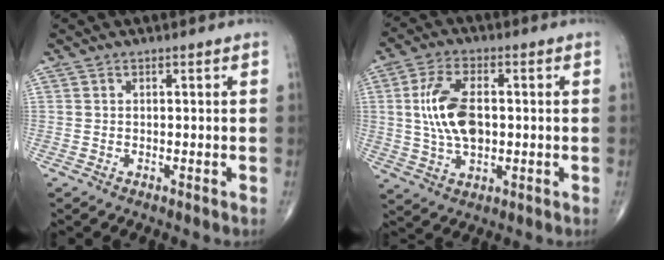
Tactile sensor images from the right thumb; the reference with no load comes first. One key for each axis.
{"total": 11.1, "fx": 0.6, "fy": 5.9, "fz": 9.4, "tx": -0.183, "ty": 0.005, "tz": 0.015}